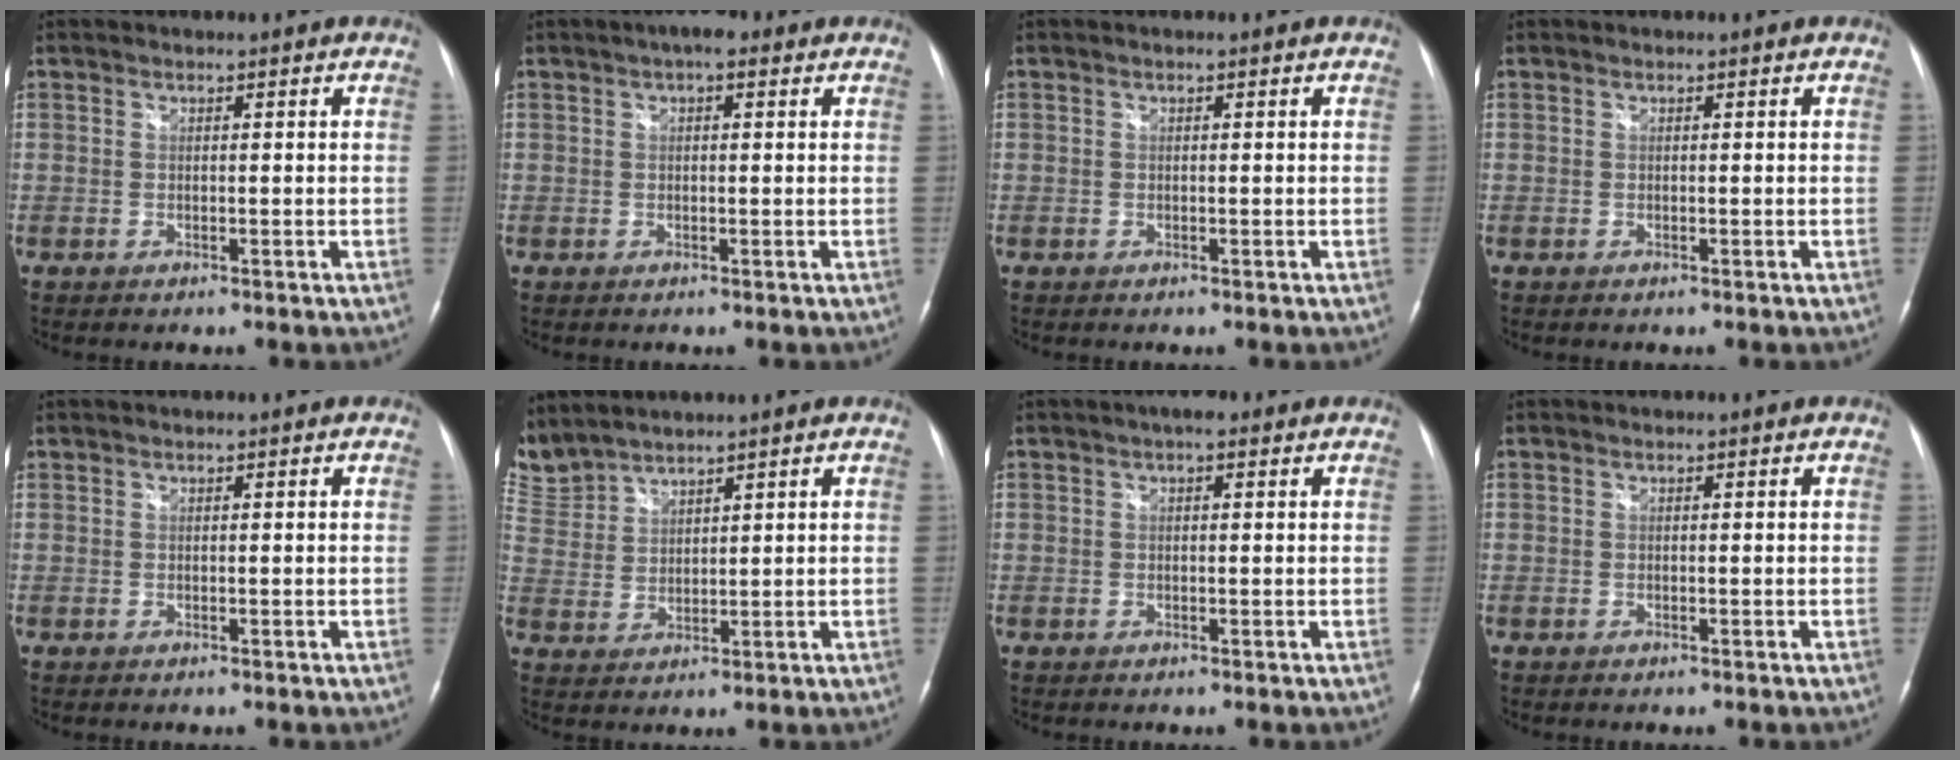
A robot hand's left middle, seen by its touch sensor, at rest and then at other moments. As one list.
[{"total": 3.1, "force": [1.7, 1.1, 2.4], "torque": [-0.038, 0.013, 0.021]}, {"total": 0.0}, {"total": 0.0}, {"total": 0.0}, {"total": 7.4, "force": [7.2, 1.5, 0.9], "torque": [-0.044, 0.015, 0.160]}, {"total": 2.3, "force": [1.3, 0.7, 1.7], "torque": [-0.026, 0.009, 0.016]}, {"total": 0.0}]